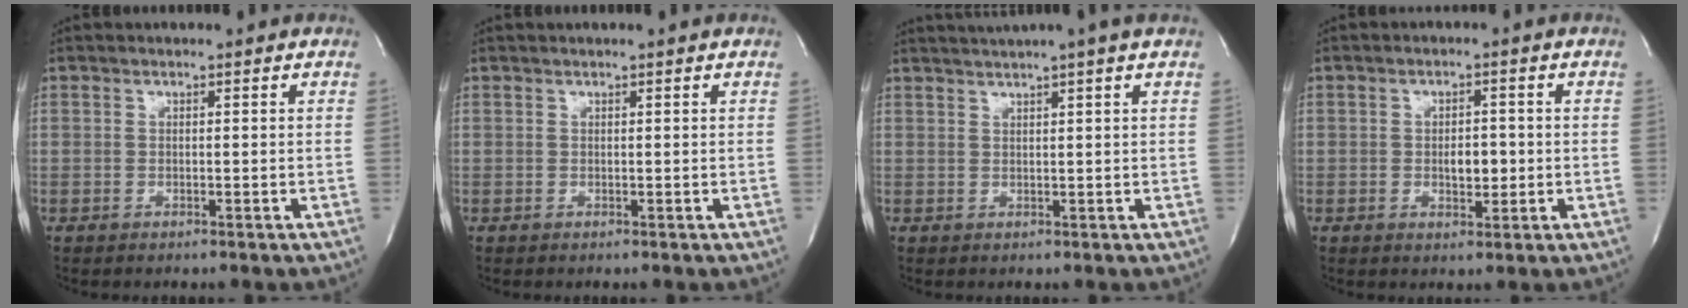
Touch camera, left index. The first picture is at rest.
{"total": 0.6, "force": [0.4, -0.2, 0.4], "torque": [-0.013, 0.001, 0.015]}
{"total": 6.1, "force": [4.9, -1.6, 3.3], "torque": [-0.049, 0.020, 0.067]}
{"total": 3.5, "force": [-0.4, 1.7, 3.0], "torque": [-0.046, 0.001, -0.001]}